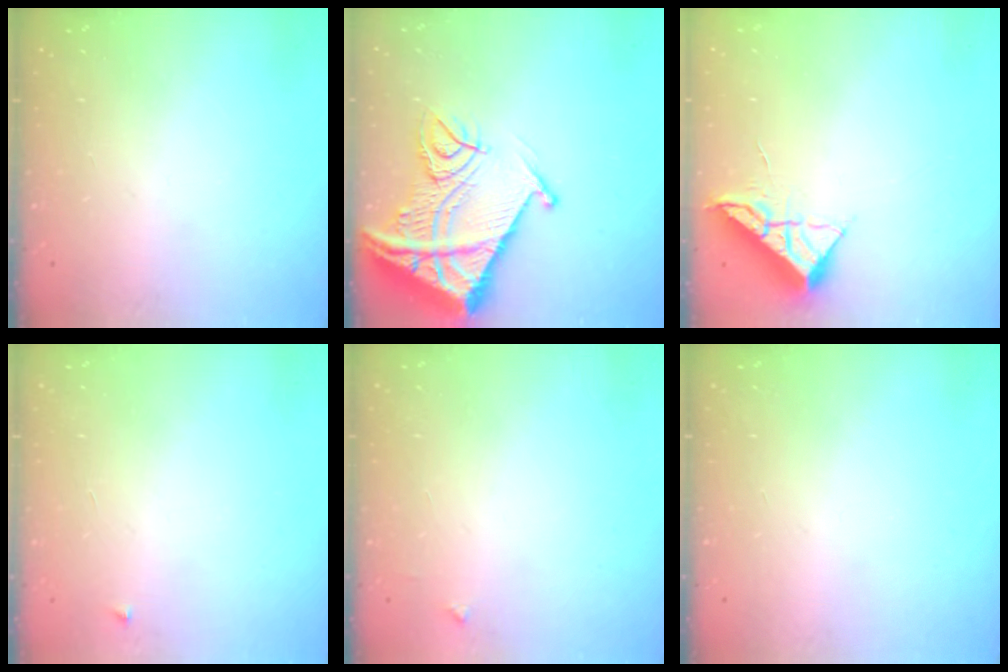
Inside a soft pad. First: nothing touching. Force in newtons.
{"total": 19.6, "press": 19.5, "slide": 2.1}
{"total": 6.9, "press": 6.9, "slide": 0.5}
{"total": 2.5, "press": 2.4, "slide": 0.4}
{"total": 3.3, "press": 3.3, "slide": 0.4}
{"total": 0.0}